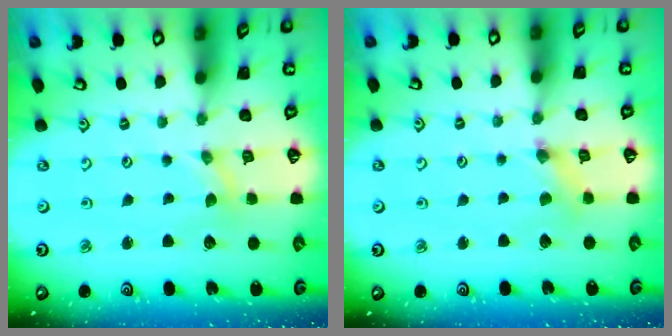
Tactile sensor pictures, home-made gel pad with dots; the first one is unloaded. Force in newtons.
{"total": 2.1, "press": 2.1, "slide": 0.3}